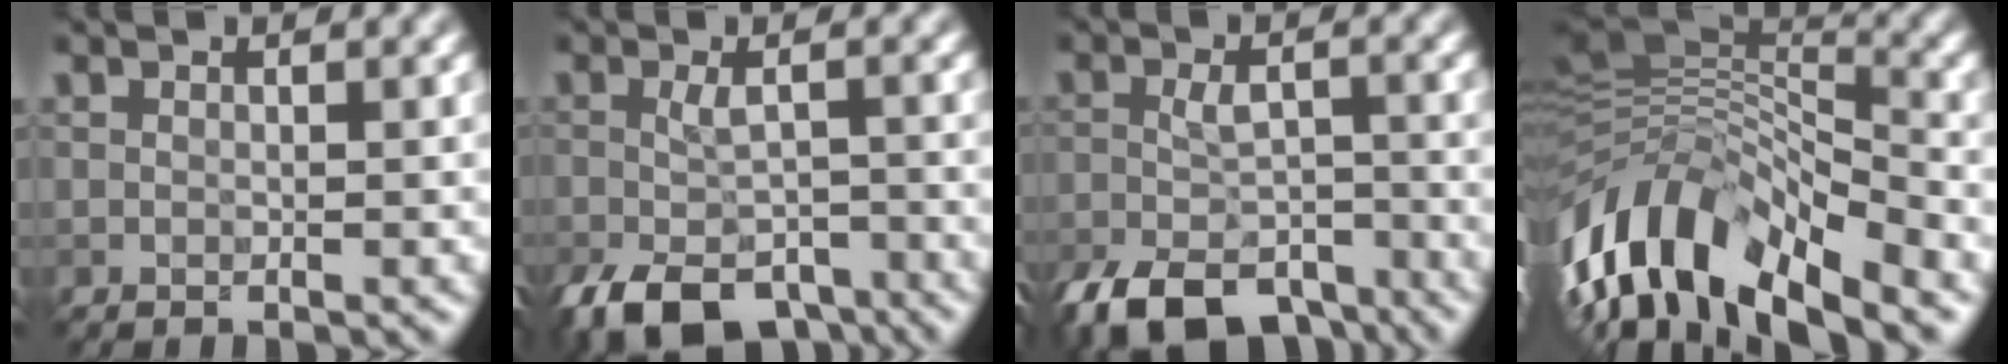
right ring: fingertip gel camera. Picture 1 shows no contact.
{"total": 6.1, "force": [-5.1, 1.8, 2.9], "torque": [-0.059, -0.014, -0.066]}
{"total": 7.6, "force": [-6.3, 2.5, 3.5], "torque": [-0.068, -0.009, -0.093]}
{"total": 11.5, "force": [-7.1, 4.4, 7.9], "torque": [-0.148, 0.026, -0.123]}